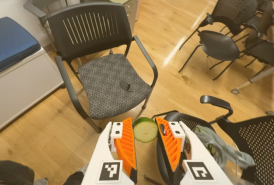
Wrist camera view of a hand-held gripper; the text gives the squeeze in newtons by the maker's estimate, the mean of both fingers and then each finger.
{"total": 8.8, "left": 8.6, "right": 9.1}